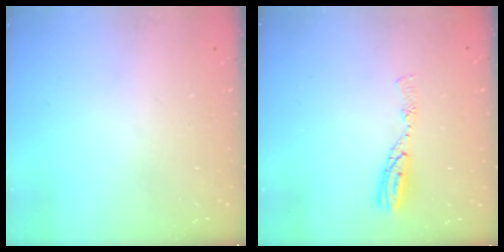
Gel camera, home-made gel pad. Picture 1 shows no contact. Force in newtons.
{"total": 6.8, "press": 6.8, "slide": 0.6}